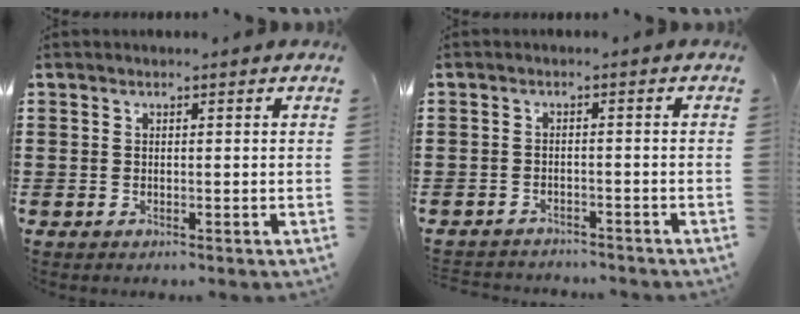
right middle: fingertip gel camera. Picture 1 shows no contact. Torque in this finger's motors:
{"motor_torque": [2.03, -0.11, 0.39, 0.10]}